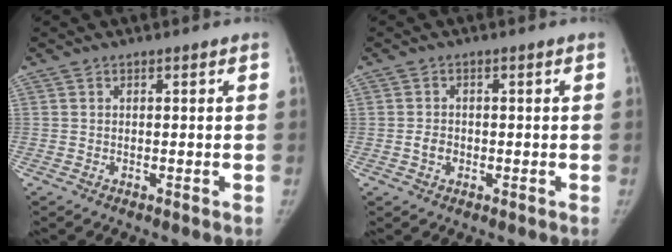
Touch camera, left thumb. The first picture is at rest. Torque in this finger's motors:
{"motor_torque": [-0.32, 0.25, 0.52, -0.42, 0.12]}